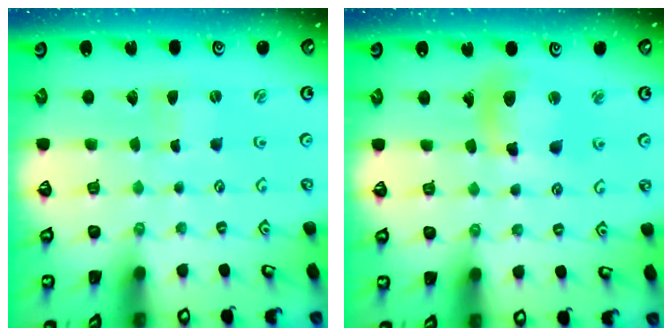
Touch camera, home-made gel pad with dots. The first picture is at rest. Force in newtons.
{"total": 11.0, "press": 10.8, "slide": 1.7}